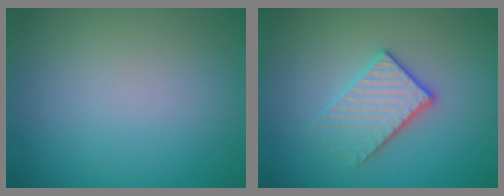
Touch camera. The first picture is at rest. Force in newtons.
{"total": 3.2, "press": 3.0, "slide": 1.1}